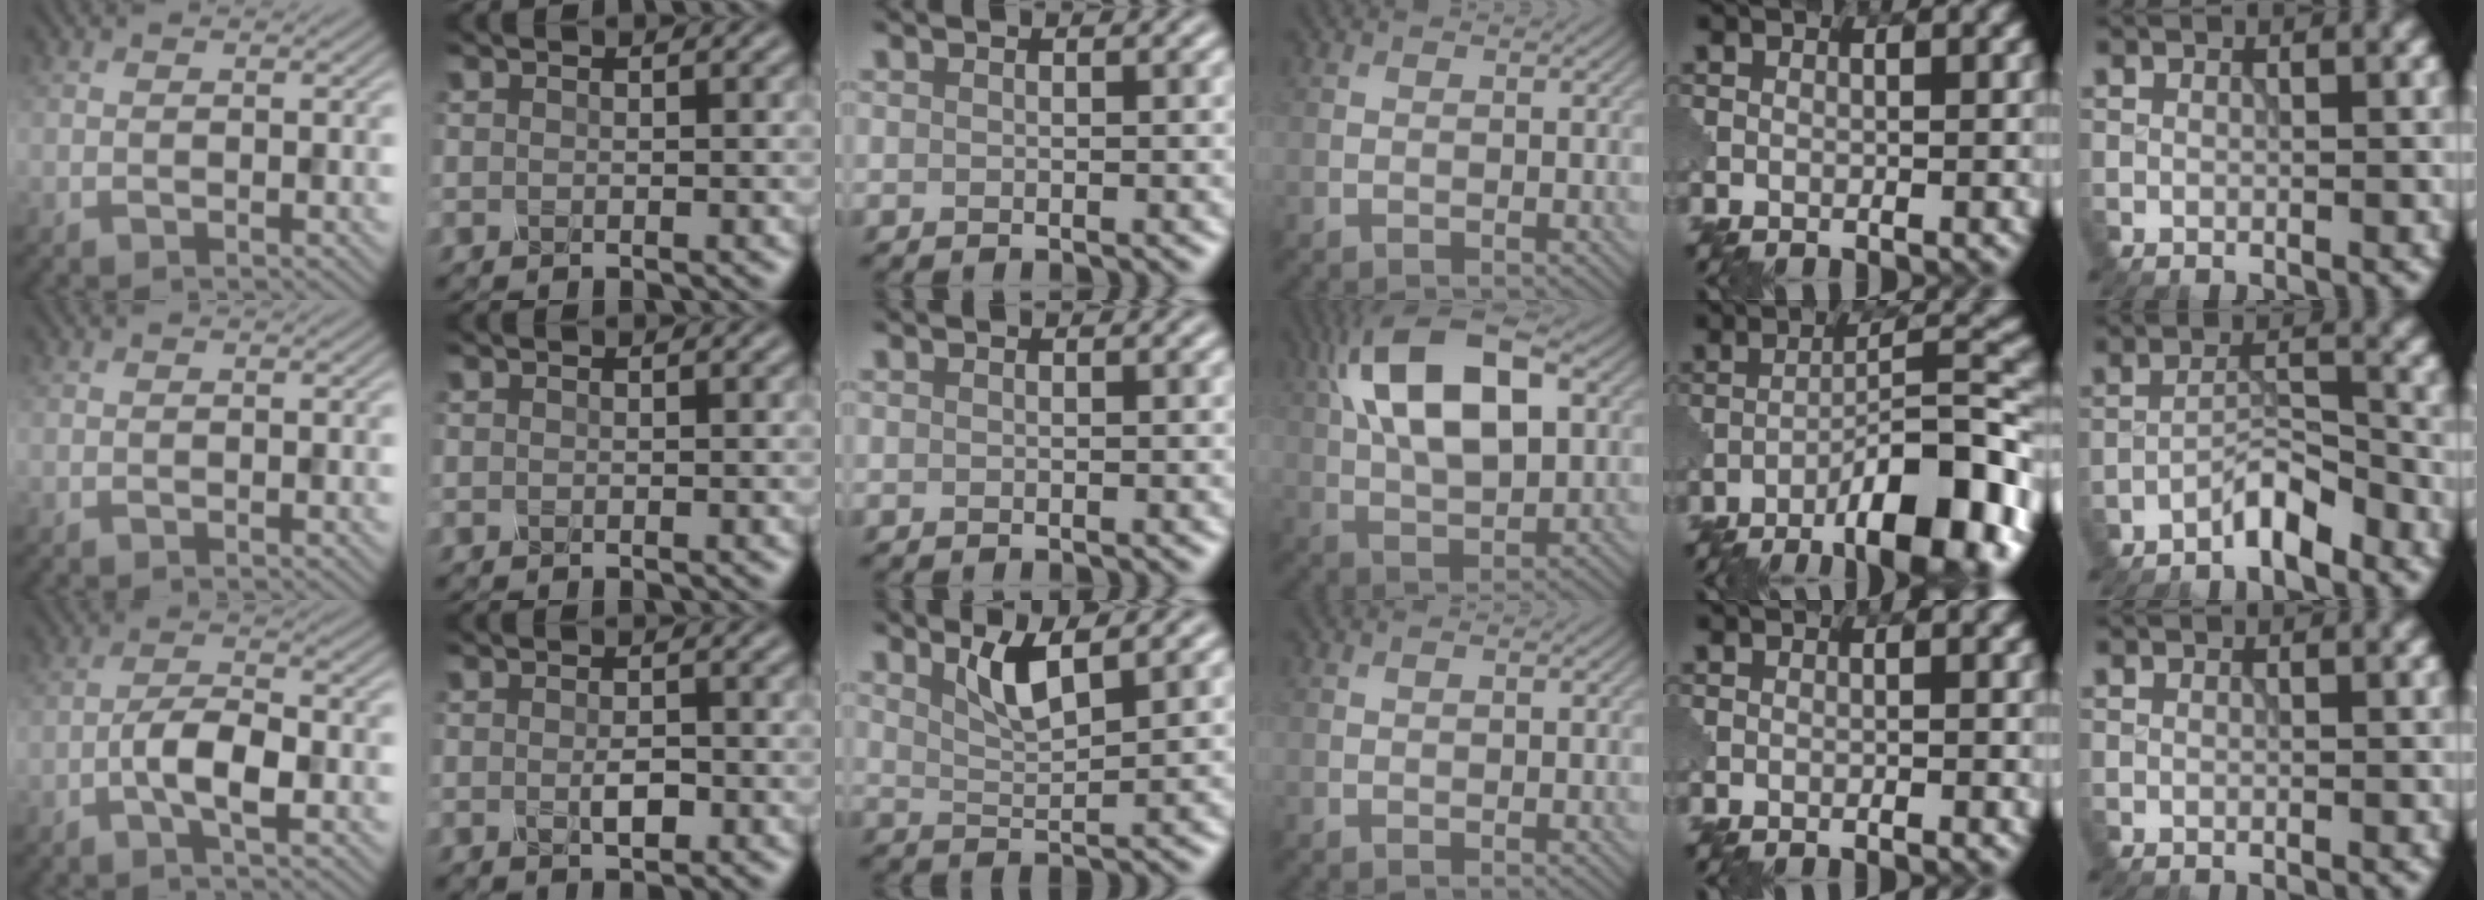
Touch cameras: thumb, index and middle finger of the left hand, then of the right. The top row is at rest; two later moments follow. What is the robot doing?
{"motion": "disassemble", "object": "glue stick"}